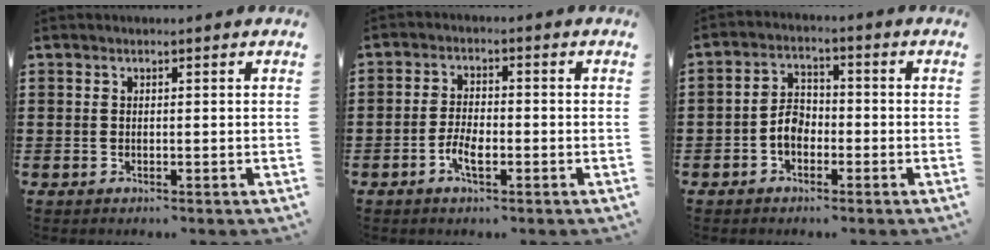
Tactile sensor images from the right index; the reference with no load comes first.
{"total": 3.7, "force": [-1.7, 1.5, 2.9], "torque": [-0.064, 0.000, -0.035]}
{"total": 4.0, "force": [-1.6, 2.7, 2.5], "torque": [-0.062, 0.004, -0.035]}